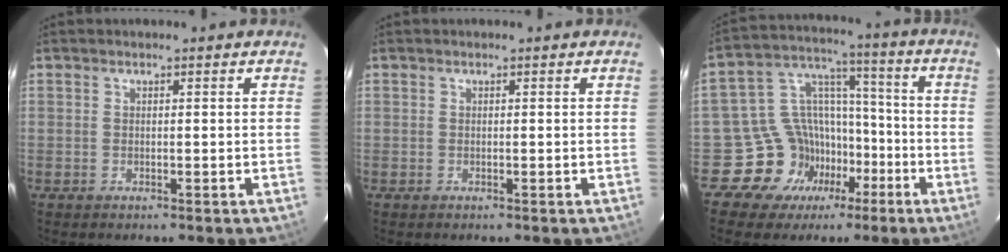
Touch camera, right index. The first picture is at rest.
{"total": 0.0}
{"total": 12.2, "force": [-5.2, 10.7, 2.6], "torque": [-0.039, 0.071, -0.073]}